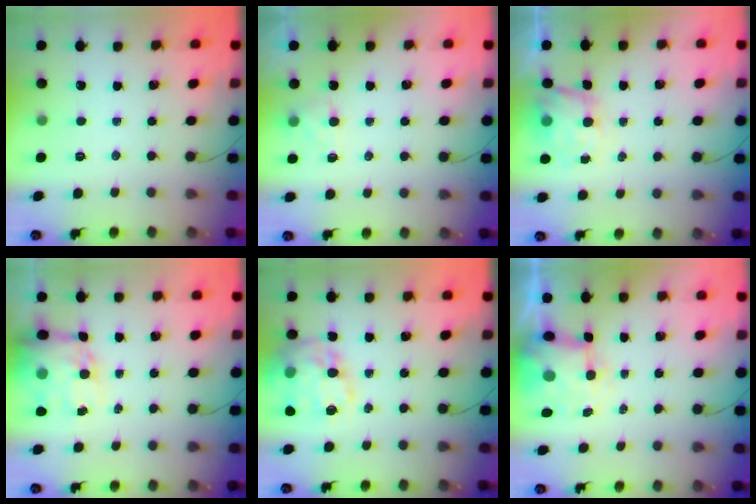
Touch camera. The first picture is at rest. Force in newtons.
{"total": 4.0, "press": 3.8, "slide": 1.1}
{"total": 5.2, "press": 5.0, "slide": 1.3}
{"total": 14.8, "press": 14.3, "slide": 3.9}
{"total": 21.0, "press": 20.8, "slide": 3.1}
{"total": 7.6, "press": 7.4, "slide": 1.8}